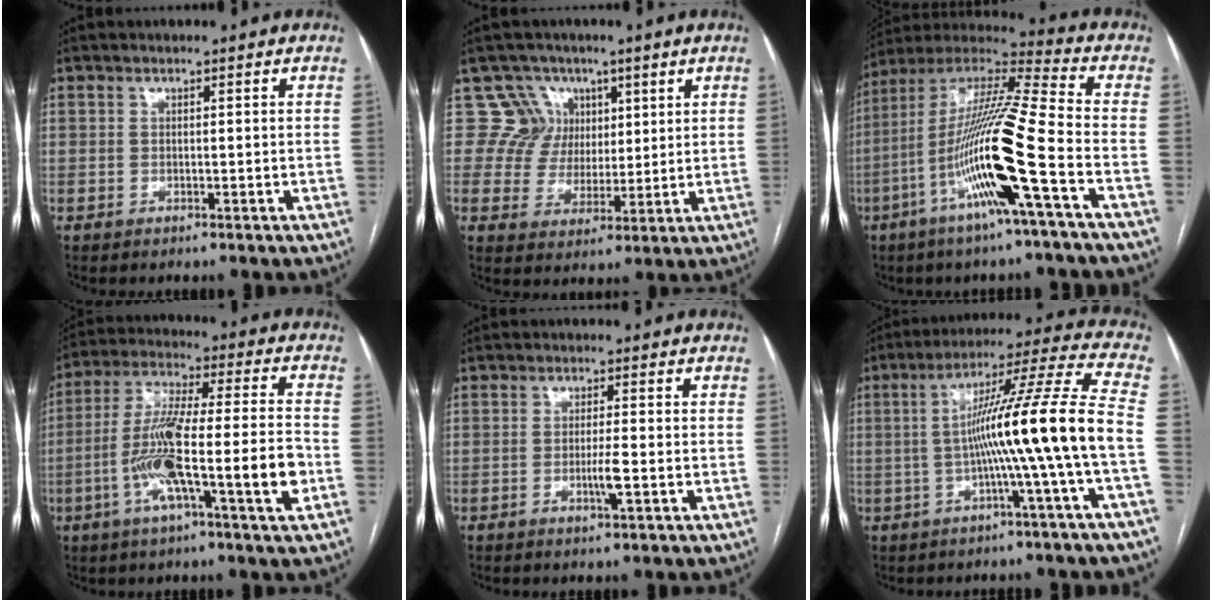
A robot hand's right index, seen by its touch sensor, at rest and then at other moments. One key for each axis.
{"total": 7.7, "fx": 3.7, "fy": 6.7, "fz": -0.8, "tx": 0.035, "ty": 0.007, "tz": 0.065}
{"total": 18.8, "fx": -6.4, "fy": -0.5, "fz": 17.6, "tx": -0.350, "ty": -0.008, "tz": -0.130}
{"total": 16.6, "fx": -4.8, "fy": 0.7, "fz": 15.9, "tx": -0.289, "ty": 0.004, "tz": -0.088}
{"total": 2.9, "fx": -0.9, "fy": -0.1, "fz": 2.8, "tx": -0.054, "ty": -0.005, "tz": -0.016}
{"total": 15.2, "fx": -2.7, "fy": -2.6, "fz": 14.8, "tx": -0.231, "ty": 0.016, "tz": -0.051}